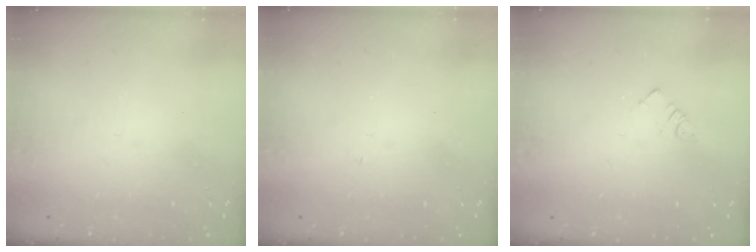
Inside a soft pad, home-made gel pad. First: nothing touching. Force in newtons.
{"total": 2.7, "press": 2.7, "slide": 0.3}
{"total": 2.3, "press": 2.3, "slide": 0.4}